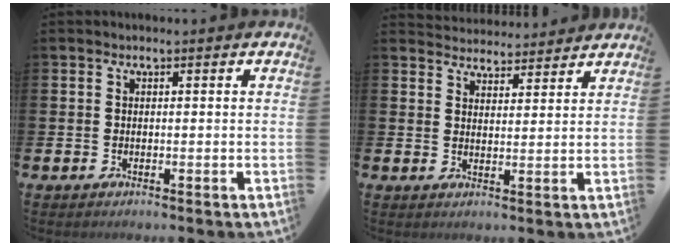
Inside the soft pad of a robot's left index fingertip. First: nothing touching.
{"total": 3.9, "force": [3.9, 0.7, -0.4], "torque": [0.002, -0.027, 0.069]}